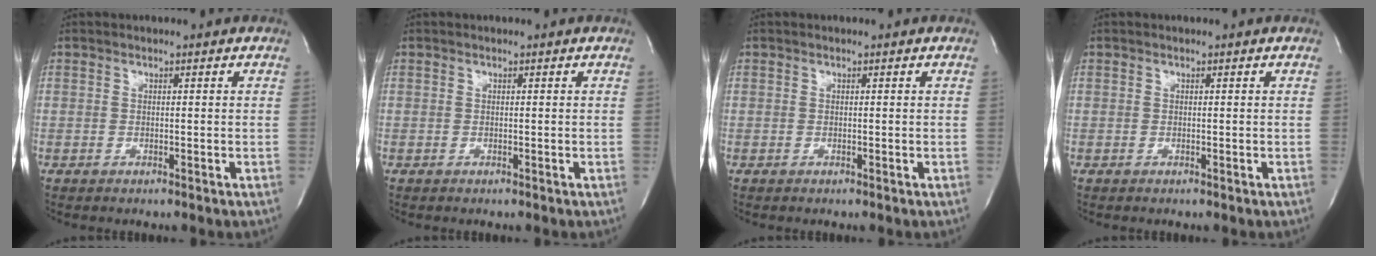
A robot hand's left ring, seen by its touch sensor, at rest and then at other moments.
{"total": 0.0}
{"total": 0.0}
{"total": 0.0}